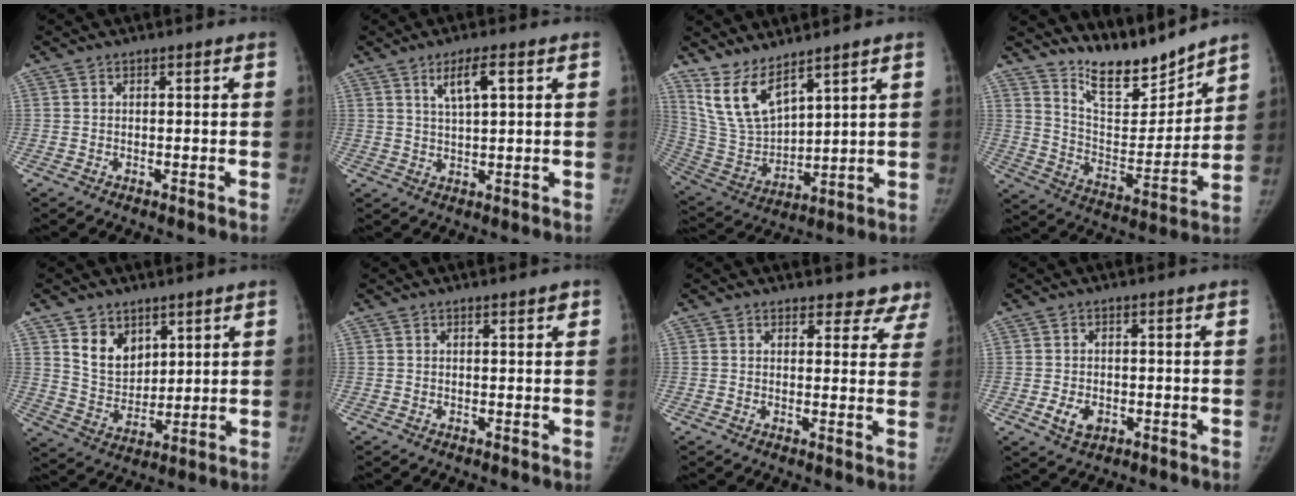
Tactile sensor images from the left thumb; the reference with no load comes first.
{"total": 5.1, "force": [2.3, 1.2, 4.4], "torque": [-0.079, -0.006, 0.044]}
{"total": 10.7, "force": [8.1, 3.5, 6.1], "torque": [-0.111, -0.051, 0.188]}
{"total": 14.2, "force": [12.9, 3.4, 4.6], "torque": [-0.041, -0.102, 0.234]}
{"total": 8.8, "force": [4.8, 6.1, 4.1], "torque": [-0.041, -0.038, 0.101]}
{"total": 1.0, "force": [0.7, 0.2, 0.7], "torque": [-0.008, -0.002, 0.009]}
{"total": 6.9, "force": [6.2, 2.8, 0.3], "torque": [0.051, -0.027, 0.046]}
{"total": 3.9, "force": [-1.2, 2.7, 2.5], "torque": [-0.036, 0.003, -0.014]}